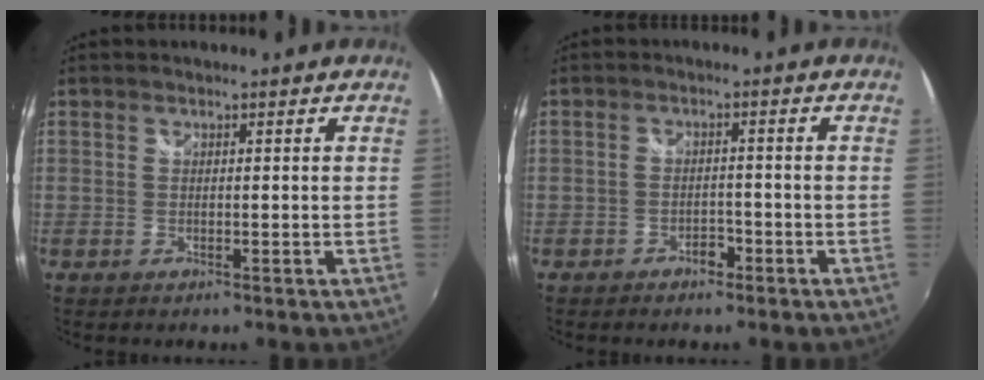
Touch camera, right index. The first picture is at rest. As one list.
[{"total": 2.4, "force": [-1.7, 1.4, 0.9], "torque": [-0.018, 0.002, -0.026]}]